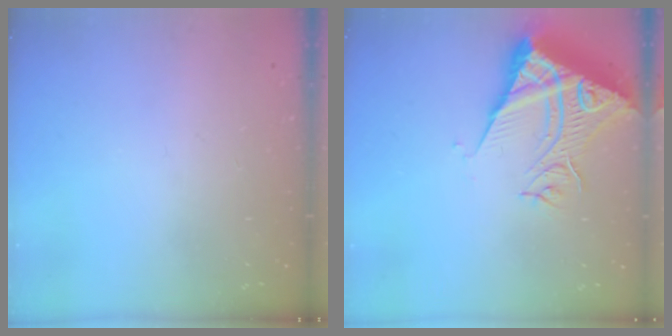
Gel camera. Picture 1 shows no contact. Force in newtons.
{"total": 11.1, "press": 11.0, "slide": 1.3}